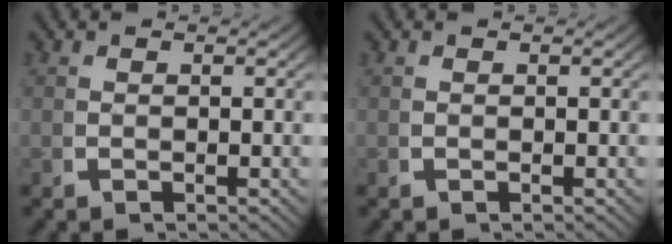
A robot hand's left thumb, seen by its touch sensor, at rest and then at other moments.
{"total": 0.0}